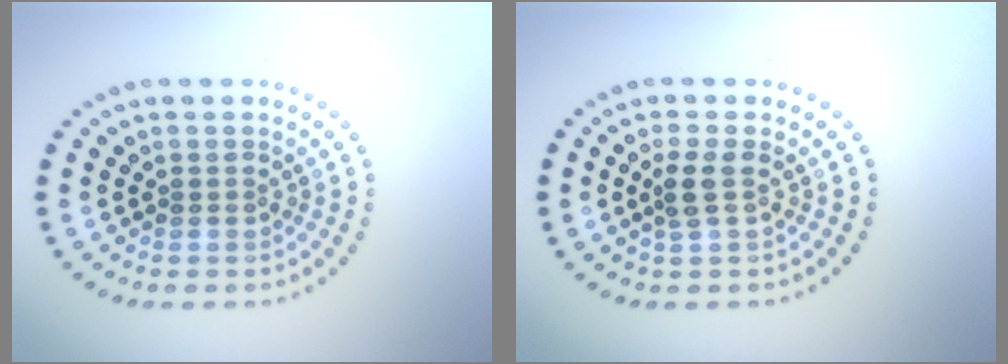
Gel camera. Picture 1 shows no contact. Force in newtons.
{"total": 1.7, "press": 1.5, "slide": 1.0}